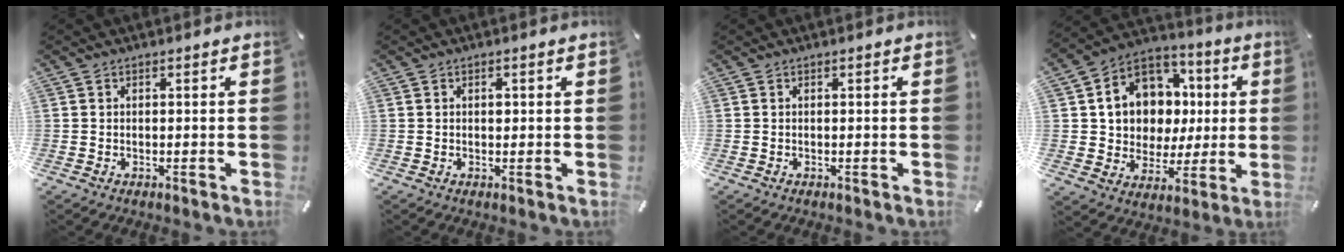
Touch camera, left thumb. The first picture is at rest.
{"total": 1.0, "force": [0.3, 0.7, 0.8], "torque": [-0.009, -0.002, 0.003]}
{"total": 0.0}
{"total": 12.6, "force": [1.9, 11.5, 4.9], "torque": [-0.083, -0.015, 0.048]}